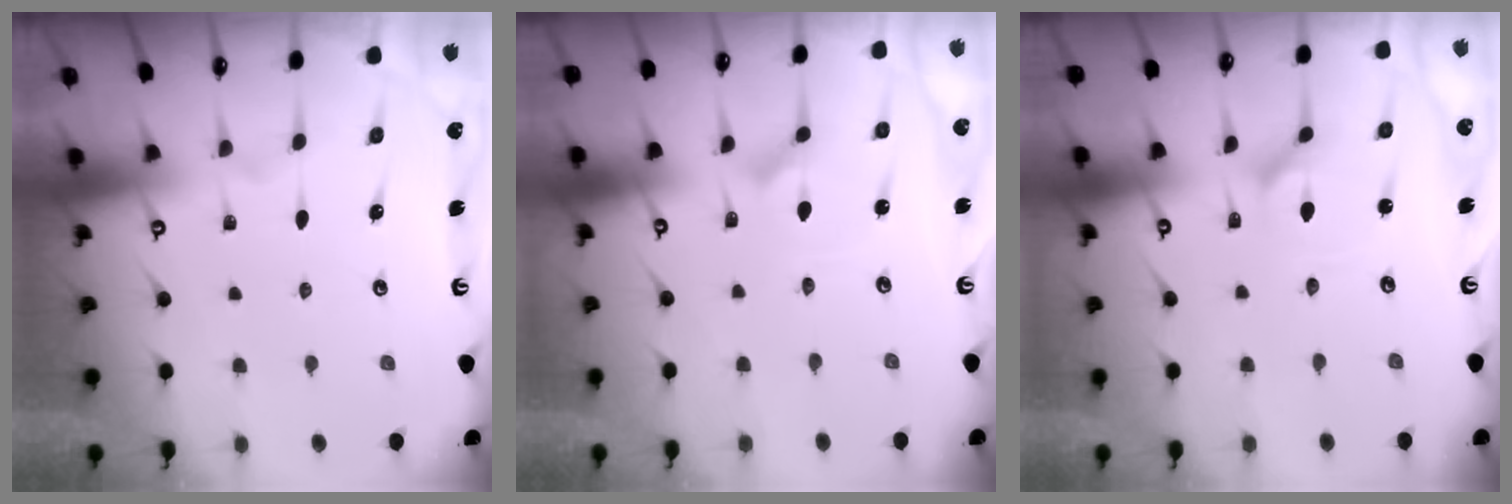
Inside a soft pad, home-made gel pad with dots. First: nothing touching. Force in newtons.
{"total": 2.8, "press": 2.8, "slide": 0.3}
{"total": 2.8, "press": 2.8, "slide": 0.3}